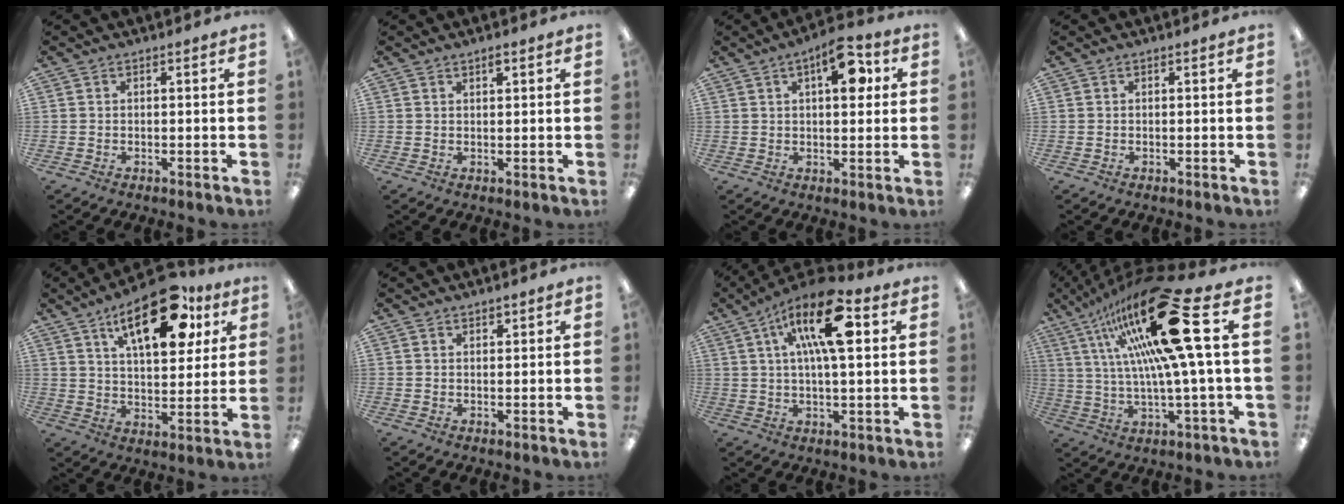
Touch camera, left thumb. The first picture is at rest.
{"total": 1.4, "force": [1.1, 0.4, 0.7], "torque": [-0.008, -0.005, 0.019]}
{"total": 10.3, "force": [4.1, 4.7, 8.3], "torque": [-0.106, -0.013, 0.062]}
{"total": 0.0}
{"total": 19.9, "force": [10.6, 9.1, 14.2], "torque": [-0.208, -0.037, 0.170]}
{"total": 1.0, "force": [0.9, 0.4, 0.1], "torque": [0.007, -0.005, 0.017]}
{"total": 16.6, "force": [6.1, 6.3, 14.1], "torque": [-0.232, -0.009, 0.098]}
{"total": 27.2, "force": [10.7, 5.3, 24.5], "torque": [-0.437, -0.063, 0.157]}